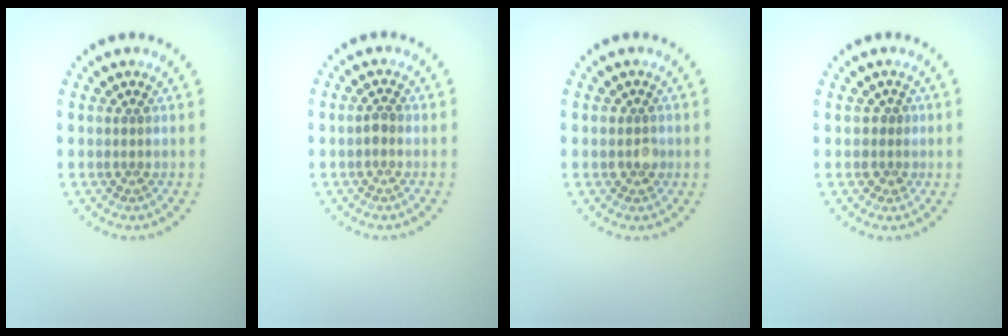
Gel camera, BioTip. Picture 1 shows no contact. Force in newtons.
{"total": 0.8, "press": 0.8, "slide": 0.2}
{"total": 1.3, "press": 1.2, "slide": 0.6}
{"total": 1.3, "press": 1.1, "slide": 0.7}